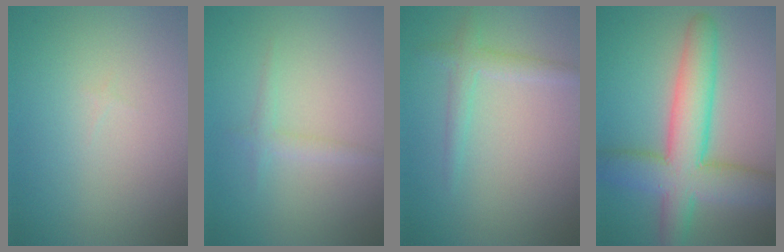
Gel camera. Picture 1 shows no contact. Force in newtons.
{"total": 1.1, "press": 1.1, "slide": 0.1}
{"total": 1.8, "press": 1.8, "slide": 0.0}
{"total": 8.1, "press": 8.1, "slide": 0.3}